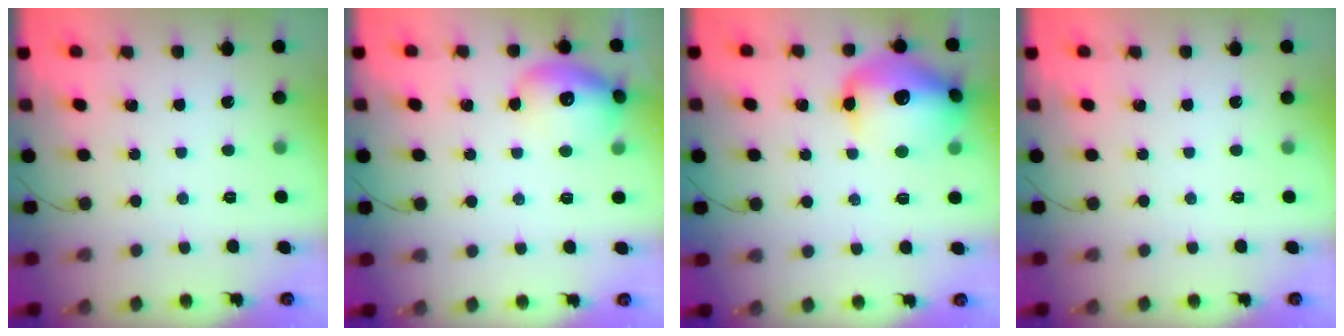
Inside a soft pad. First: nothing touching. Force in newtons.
{"total": 15.6, "press": 15.5, "slide": 1.5}
{"total": 17.3, "press": 17.2, "slide": 1.9}
{"total": 0.0}